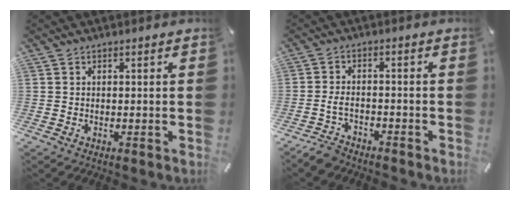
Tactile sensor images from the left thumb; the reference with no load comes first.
{"total": 4.1, "force": [-2.9, 1.8, 2.4], "torque": [-0.054, 0.015, -0.057]}